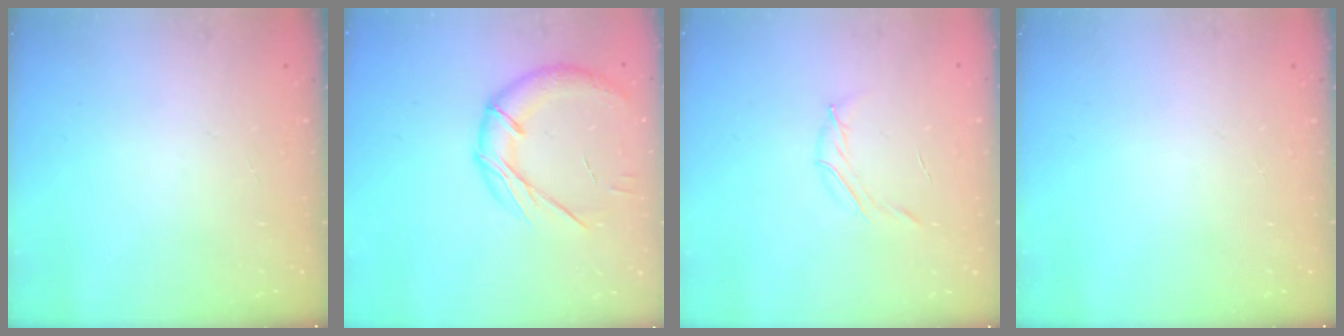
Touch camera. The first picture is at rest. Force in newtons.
{"total": 14.3, "press": 14.3, "slide": 1.4}
{"total": 3.8, "press": 3.7, "slide": 1.0}
{"total": 0.0}